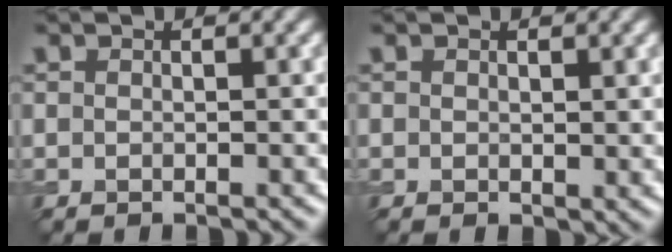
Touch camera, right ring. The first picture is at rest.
{"total": 0.9, "force": [0.2, 0.5, 0.7], "torque": [-0.008, -0.003, 0.004]}